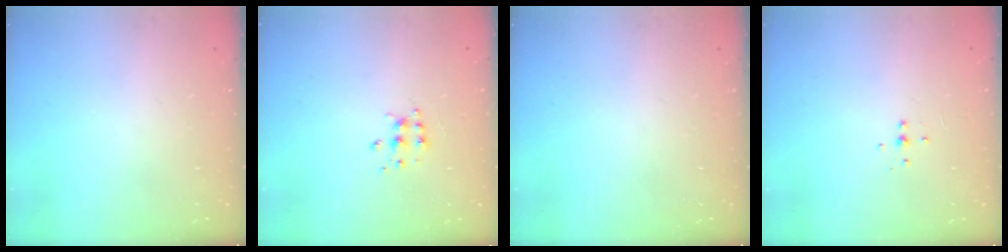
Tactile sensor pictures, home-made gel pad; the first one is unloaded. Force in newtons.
{"total": 5.7, "press": 5.7, "slide": 0.5}
{"total": 0.0}
{"total": 3.2, "press": 3.2, "slide": 0.3}